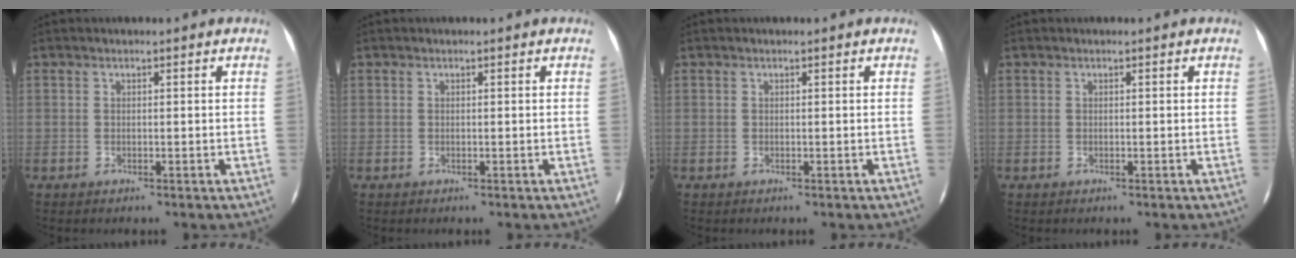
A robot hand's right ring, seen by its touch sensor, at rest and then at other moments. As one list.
[{"total": 0.0}, {"total": 0.0}, {"total": 0.0}]